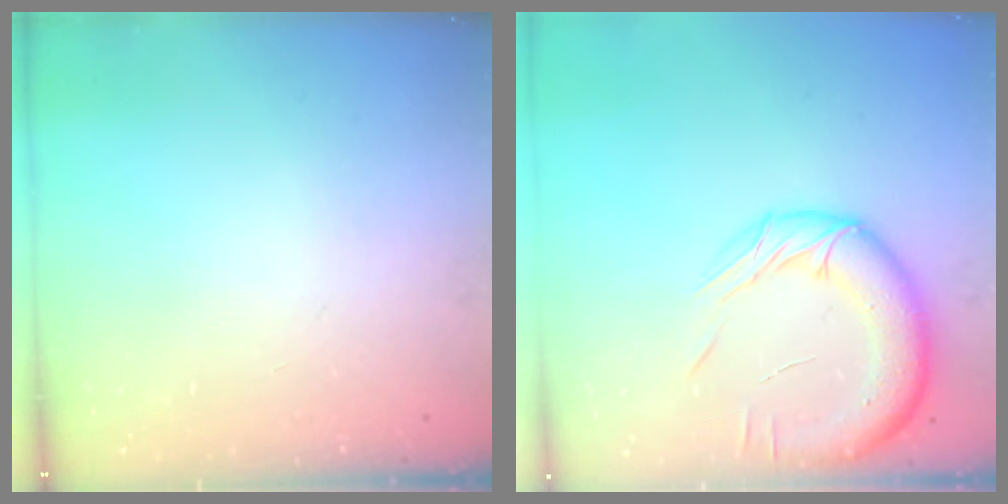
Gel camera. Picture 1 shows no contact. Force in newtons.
{"total": 15.7, "press": 15.6, "slide": 1.7}